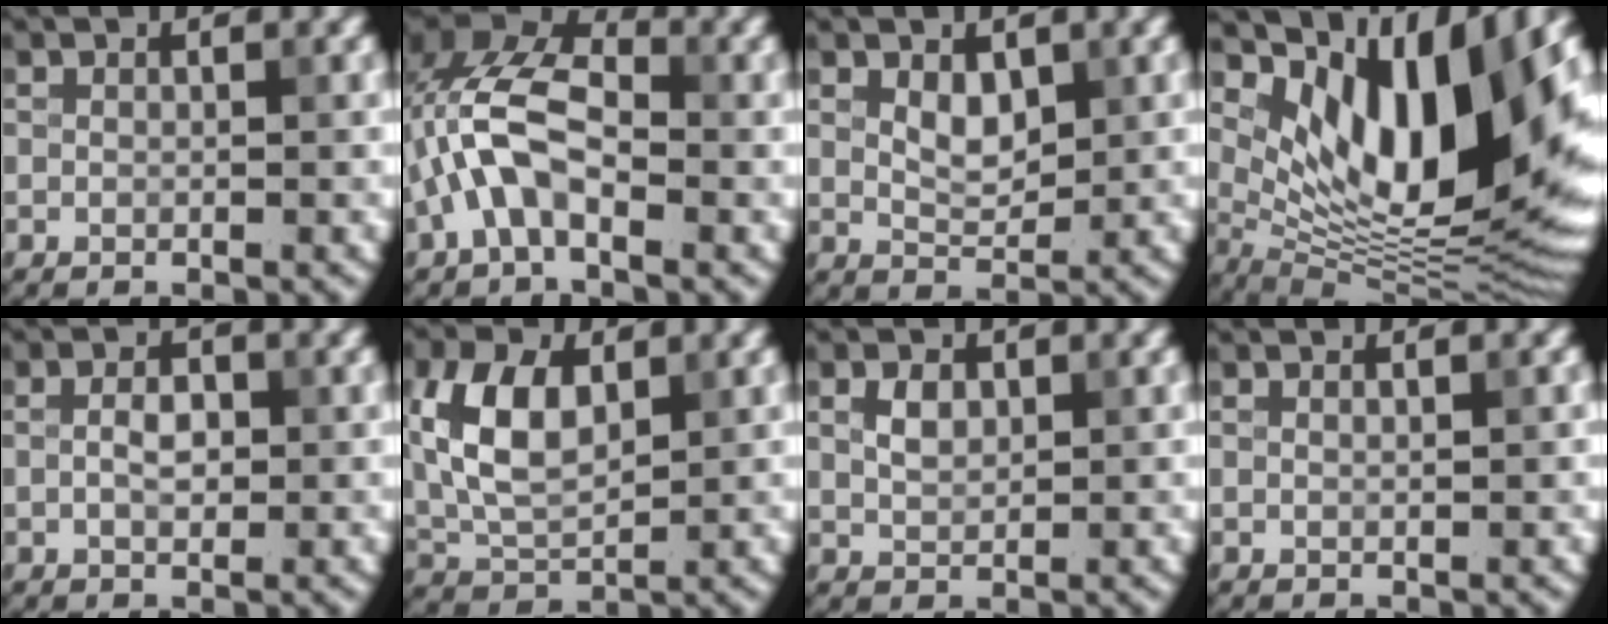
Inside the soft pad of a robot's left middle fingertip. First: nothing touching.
{"total": 7.3, "force": [-1.6, 3.8, 6.0], "torque": [-0.128, 0.025, -0.041]}
{"total": 2.3, "force": [0.9, 1.4, 1.6], "torque": [-0.029, -0.003, 0.021]}
{"total": 13.8, "force": [5.4, 5.0, 11.7], "torque": [-0.182, -0.015, 0.108]}
{"total": 2.1, "force": [-0.1, 1.2, 1.7], "torque": [-0.033, 0.003, -0.002]}
{"total": 7.1, "force": [1.9, 4.1, 5.5], "torque": [-0.118, 0.010, 0.034]}
{"total": 1.9, "force": [0.7, 1.3, 1.3], "torque": [-0.026, 0.002, 0.014]}
{"total": 0.6, "force": [0.3, 0.1, 0.6], "torque": [-0.006, 0.002, 0.004]}